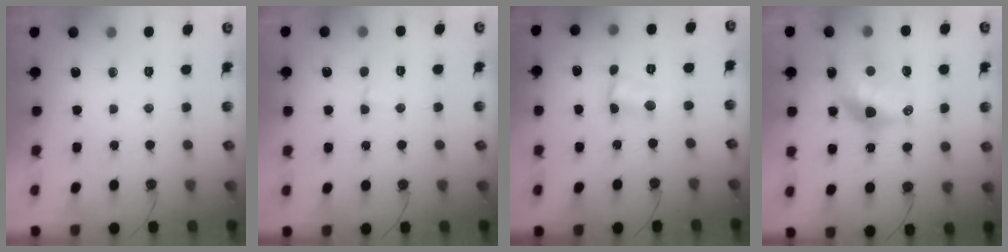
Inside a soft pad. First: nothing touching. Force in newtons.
{"total": 2.5, "press": 2.5, "slide": 0.7}
{"total": 4.1, "press": 2.5, "slide": 3.2}
{"total": 12.4, "press": 12.3, "slide": 0.9}